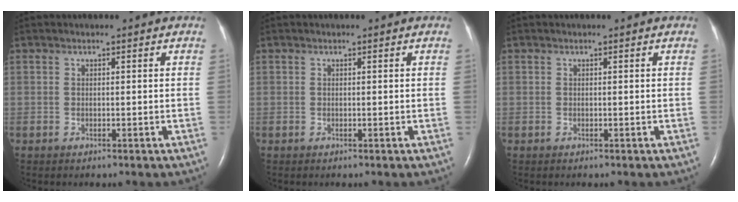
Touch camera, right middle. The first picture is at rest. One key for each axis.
{"total": 0.0}
{"total": 0.0}